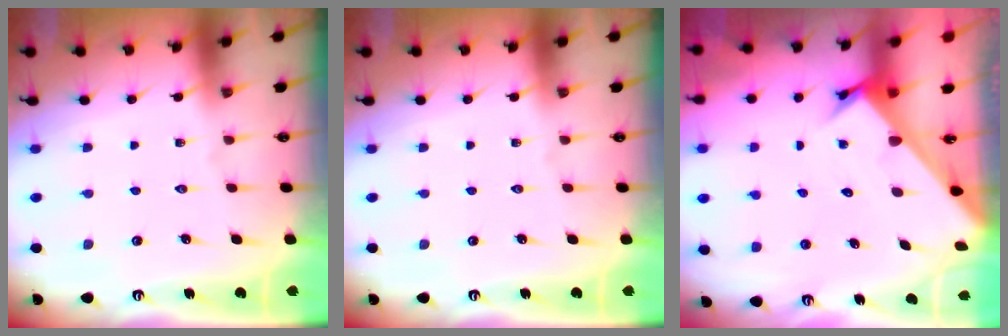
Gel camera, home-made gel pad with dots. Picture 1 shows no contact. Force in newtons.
{"total": 0.0}
{"total": 2.6, "press": 2.6, "slide": 0.2}